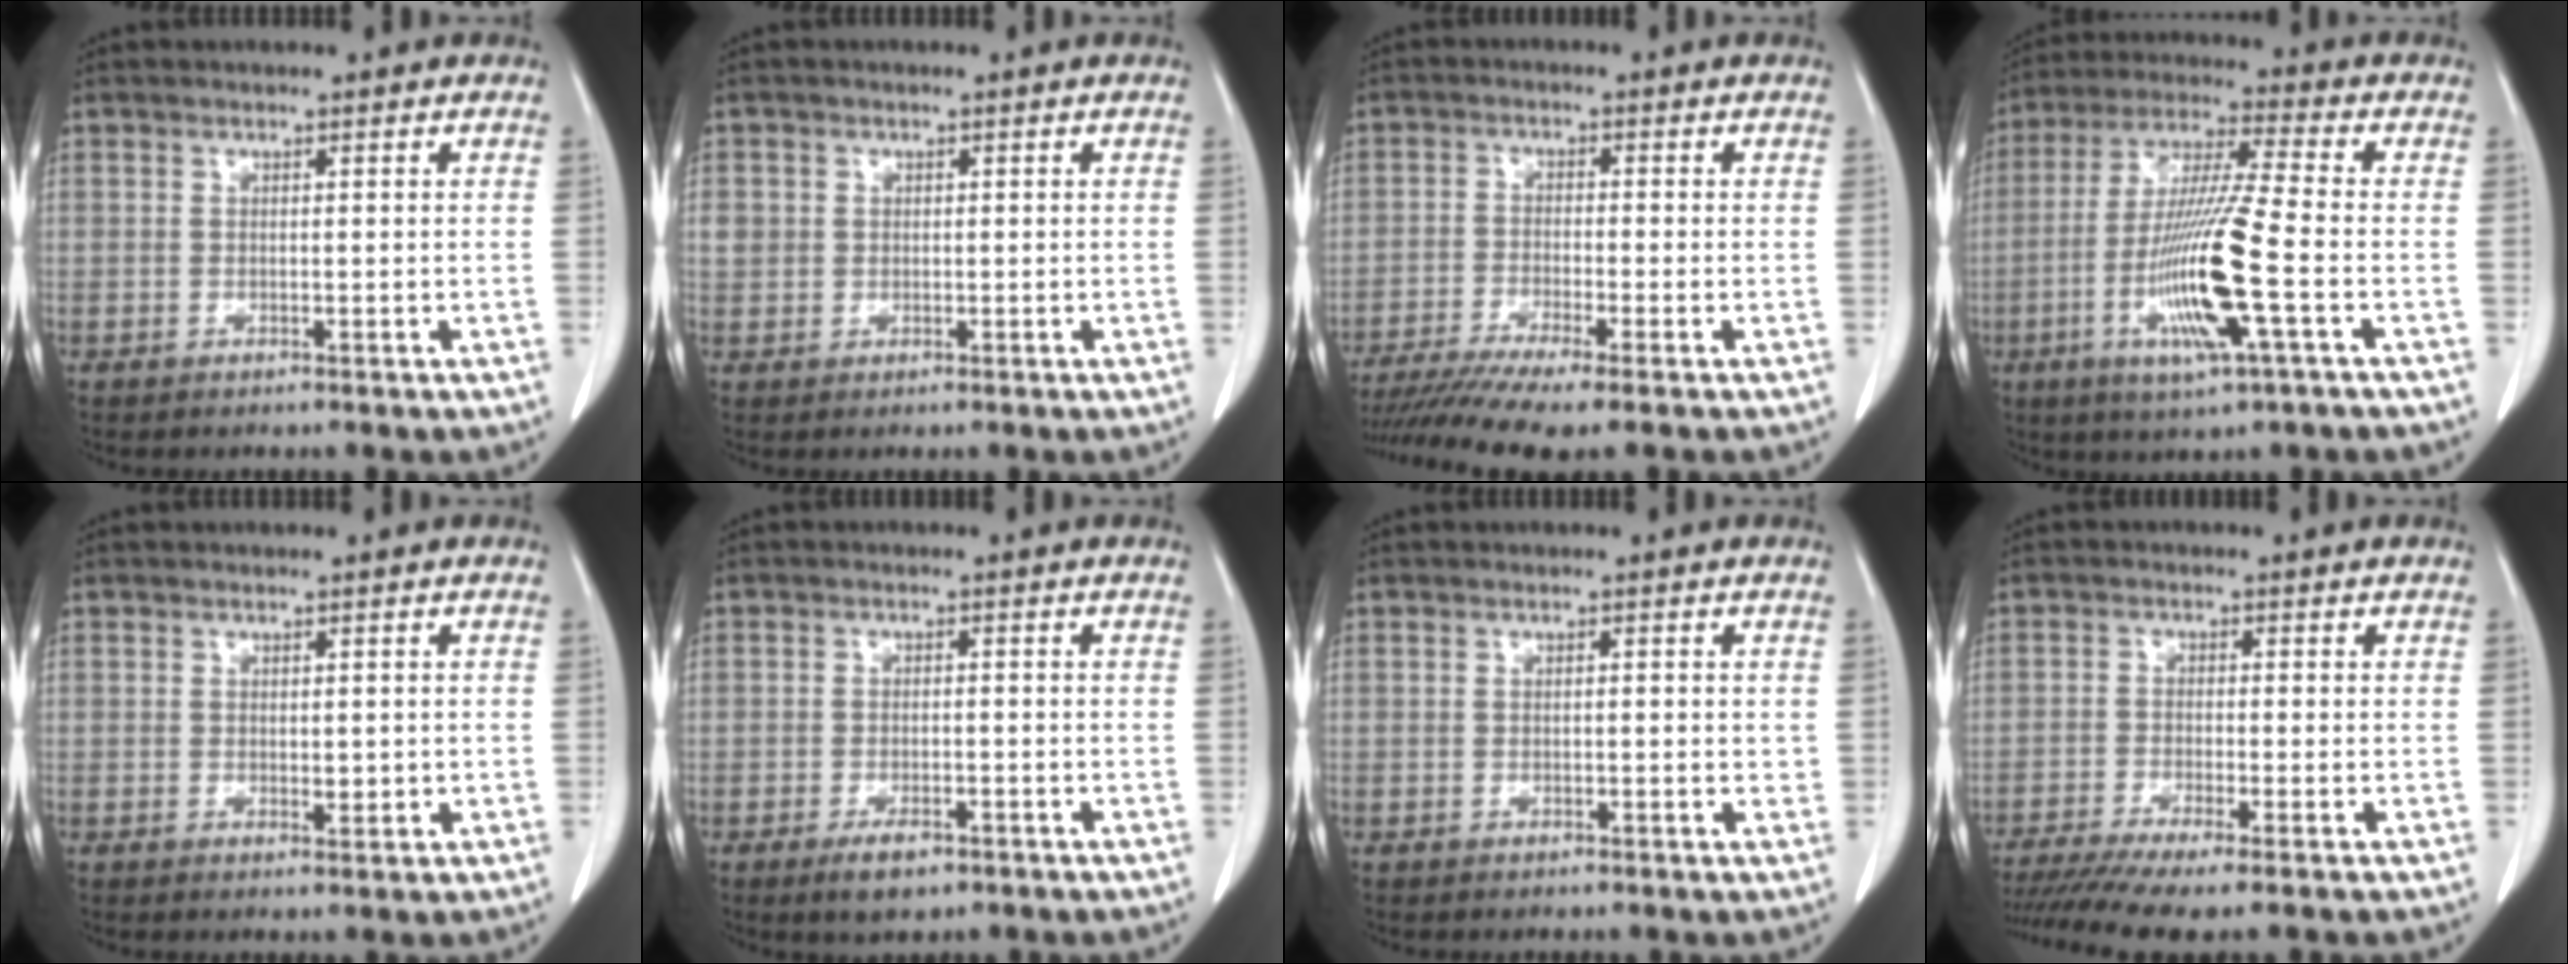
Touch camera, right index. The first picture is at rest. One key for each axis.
{"total": 2.7, "fx": 0.5, "fy": 2.6, "fz": 0.8, "tx": -0.012, "ty": 0.007, "tz": 0.015}
{"total": 10.1, "fx": -8.1, "fy": -0.7, "fz": 6.0, "tx": -0.095, "ty": -0.019, "tz": -0.130}
{"total": 14.7, "fx": -4.2, "fy": 0.0, "fz": 14.0, "tx": -0.287, "ty": -0.018, "tz": -0.083}
{"total": 1.8, "fx": 0.0, "fy": 0.8, "fz": 1.5, "tx": -0.022, "ty": -0.004, "tz": 0.005}
{"total": 3.6, "fx": -2.3, "fy": 1.5, "fz": 2.3, "tx": -0.041, "ty": -0.002, "tz": -0.032}
{"total": 1.3, "fx": 0.1, "fy": 0.5, "fz": 1.2, "tx": -0.019, "ty": -0.001, "tz": 0.001}
{"total": 8.9, "fx": -7.0, "fy": -0.3, "fz": 5.4, "tx": -0.088, "ty": -0.015, "tz": -0.114}